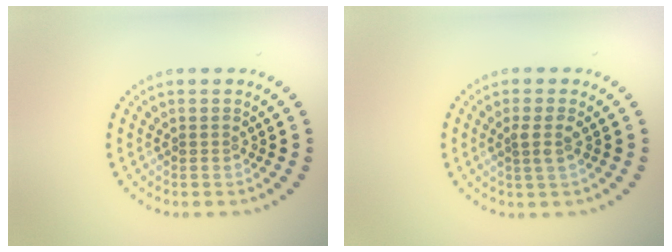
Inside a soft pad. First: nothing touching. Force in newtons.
{"total": 1.6, "press": 1.3, "slide": 0.9}